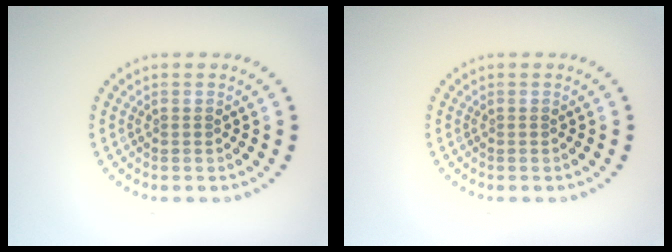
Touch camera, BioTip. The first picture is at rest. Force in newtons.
{"total": 0.0}